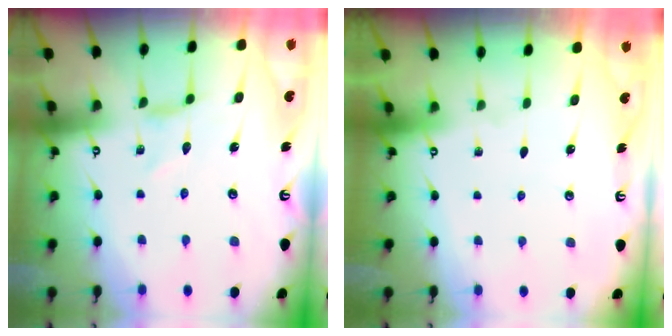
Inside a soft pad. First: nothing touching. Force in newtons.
{"total": 0.0}